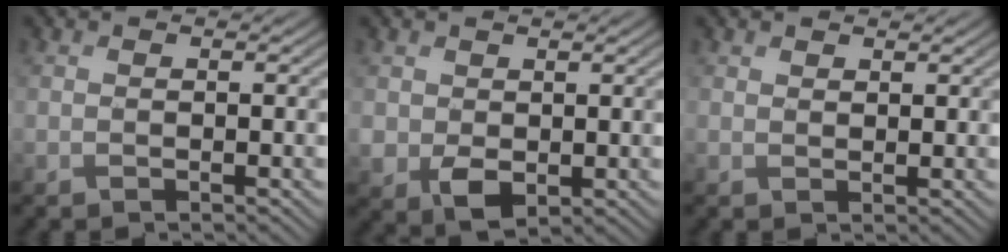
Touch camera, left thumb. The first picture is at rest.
{"total": 3.6, "force": [0.3, 2.9, 2.2], "torque": [-0.059, -0.013, 0.012]}
{"total": 1.2, "force": [1.0, 0.6, 0.3], "torque": [-0.005, -0.001, 0.020]}